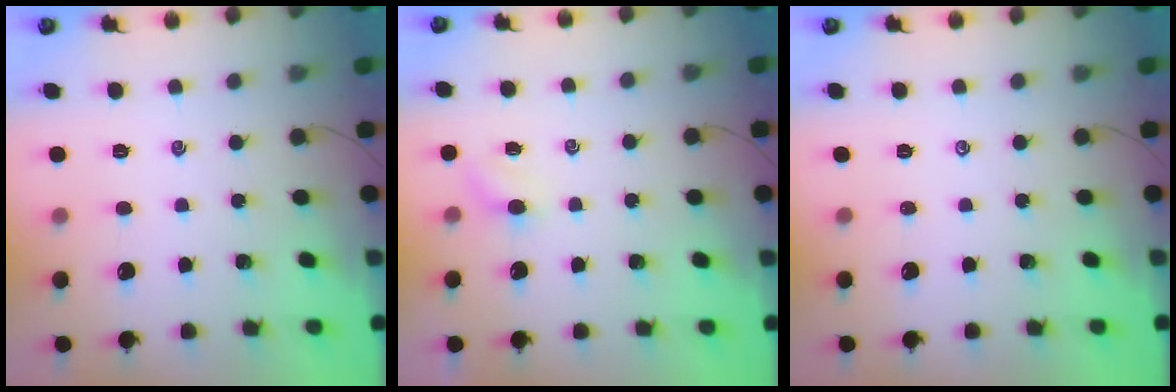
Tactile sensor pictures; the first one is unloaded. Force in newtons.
{"total": 3.3, "press": 3.1, "slide": 0.9}
{"total": 0.0}